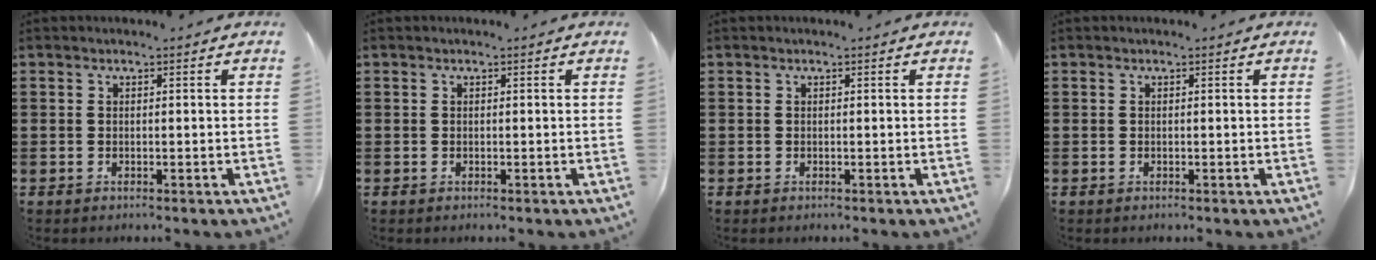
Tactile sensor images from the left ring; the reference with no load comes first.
{"total": 0.0}
{"total": 0.0}
{"total": 0.0}